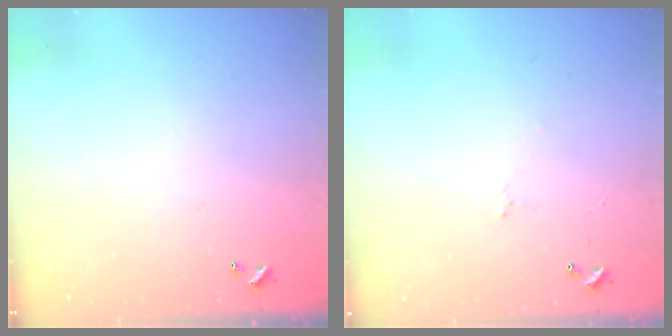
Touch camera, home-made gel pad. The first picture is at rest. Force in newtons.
{"total": 1.9, "press": 1.8, "slide": 0.6}